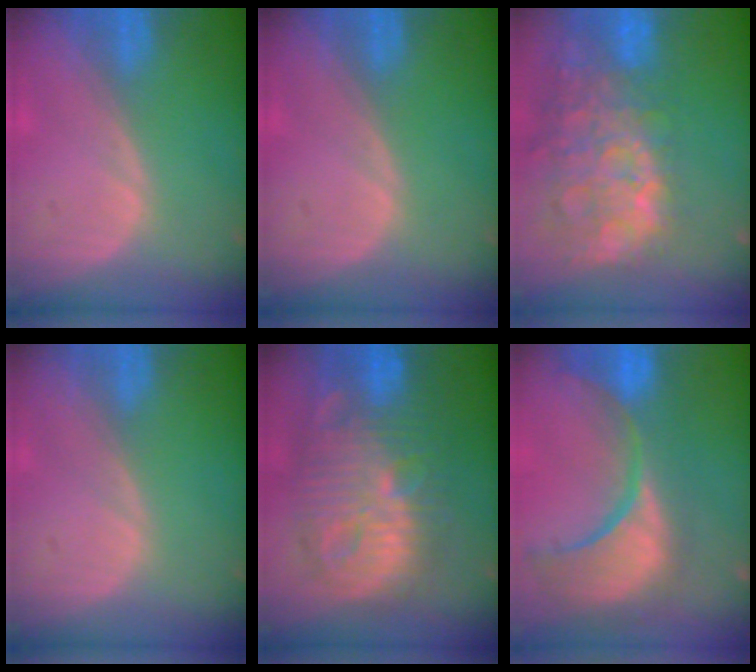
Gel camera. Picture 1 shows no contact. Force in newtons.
{"total": 0.0}
{"total": 14.6, "press": 11.8, "slide": 8.5}
{"total": 0.0}
{"total": 13.8, "press": 13.7, "slide": 1.3}
{"total": 14.0, "press": 12.0, "slide": 7.3}